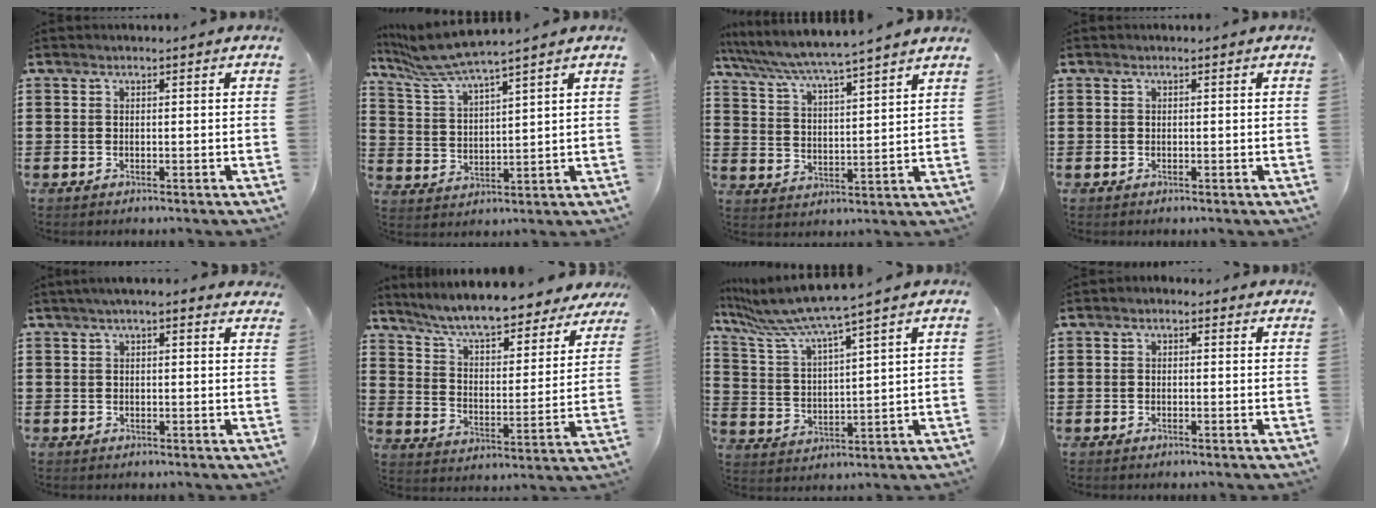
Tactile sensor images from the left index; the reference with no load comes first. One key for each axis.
{"total": 6.0, "fx": 5.2, "fy": -0.2, "fz": 2.8, "tx": -0.076, "ty": -0.026, "tz": 0.089}
{"total": 5.0, "fx": 4.7, "fy": -0.6, "fz": 1.5, "tx": -0.053, "ty": -0.035, "tz": 0.077}
{"total": 0.0}
{"total": 1.6, "fx": 0.9, "fy": 0.9, "fz": 1.0, "tx": -0.022, "ty": 0.006, "tz": 0.015}
{"total": 7.5, "fx": 6.9, "fy": 0.2, "fz": 2.9, "tx": -0.085, "ty": -0.043, "tz": 0.116}
{"total": 7.0, "fx": 6.1, "fy": -0.5, "fz": 3.4, "tx": -0.094, "ty": -0.040, "tz": 0.100}
{"total": 0.8, "fx": -0.5, "fy": 0.4, "fz": 0.4, "tx": -0.009, "ty": 0.000, "tz": -0.011}